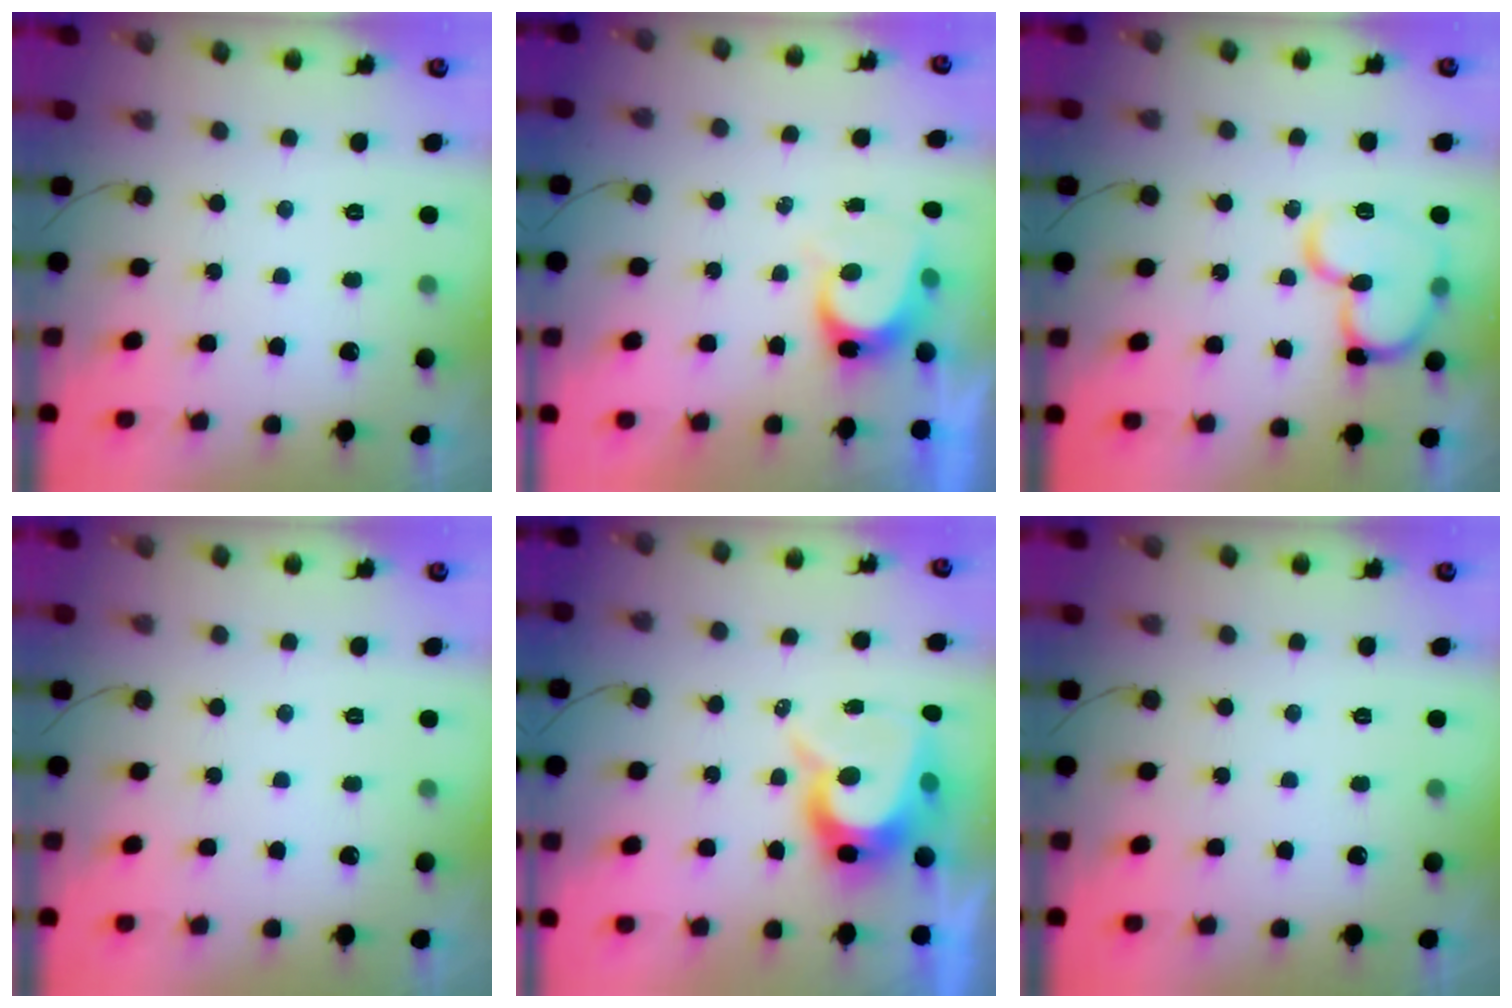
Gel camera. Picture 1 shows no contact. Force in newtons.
{"total": 5.9, "press": 5.9, "slide": 0.5}
{"total": 14.6, "press": 14.5, "slide": 1.7}
{"total": 0.0}
{"total": 9.6, "press": 9.6, "slide": 0.7}
{"total": 0.0}